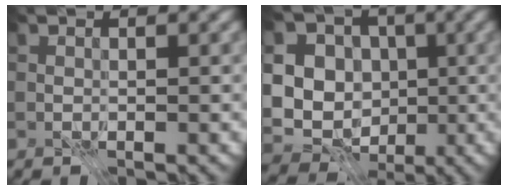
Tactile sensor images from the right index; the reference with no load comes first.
{"total": 14.3, "force": [0.2, 12.8, 6.3], "torque": [-0.142, 0.030, -0.014]}